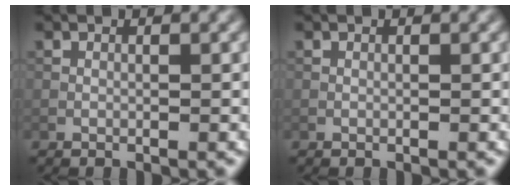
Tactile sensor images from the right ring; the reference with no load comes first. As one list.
[{"total": 0.0}]